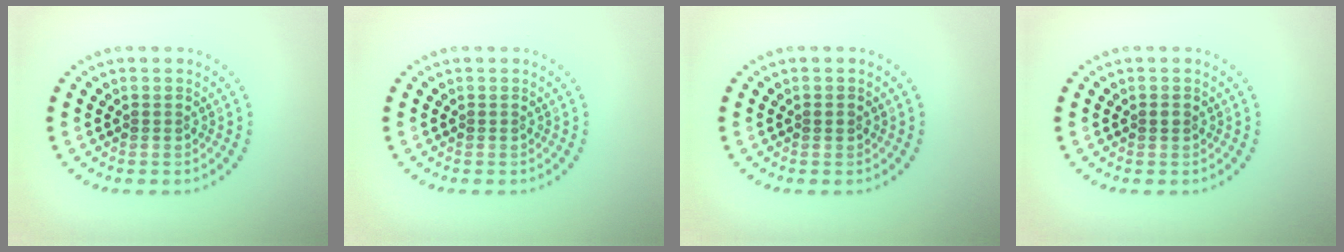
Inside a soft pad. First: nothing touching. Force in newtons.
{"total": 0.0}
{"total": 0.5, "press": 0.5, "slide": 0.0}
{"total": 0.7, "press": 0.7, "slide": 0.0}